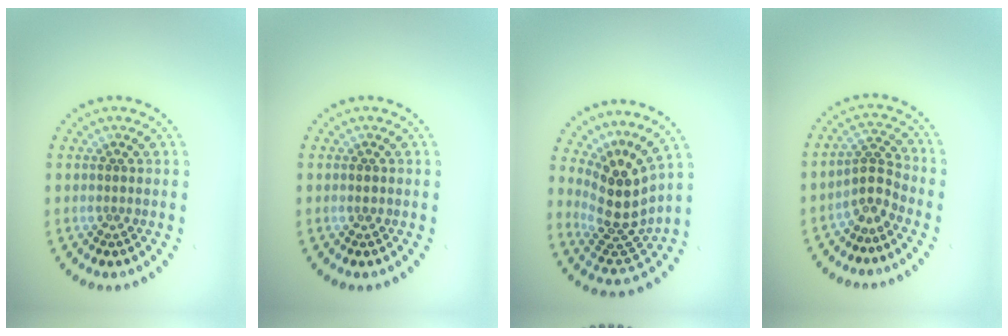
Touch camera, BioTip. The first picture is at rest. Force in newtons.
{"total": 0.7, "press": 0.7, "slide": 0.1}
{"total": 4.5, "press": 3.4, "slide": 2.9}
{"total": 2.4, "press": 1.7, "slide": 1.8}